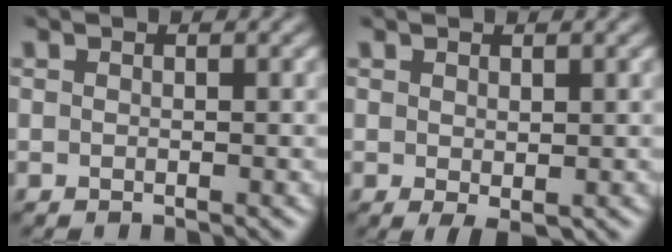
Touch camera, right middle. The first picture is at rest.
{"total": 1.0, "force": [0.2, 0.5, 0.9], "torque": [-0.017, -0.003, 0.008]}